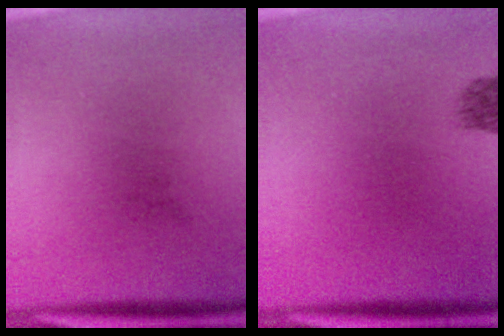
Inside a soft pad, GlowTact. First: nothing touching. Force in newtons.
{"total": 1.6}